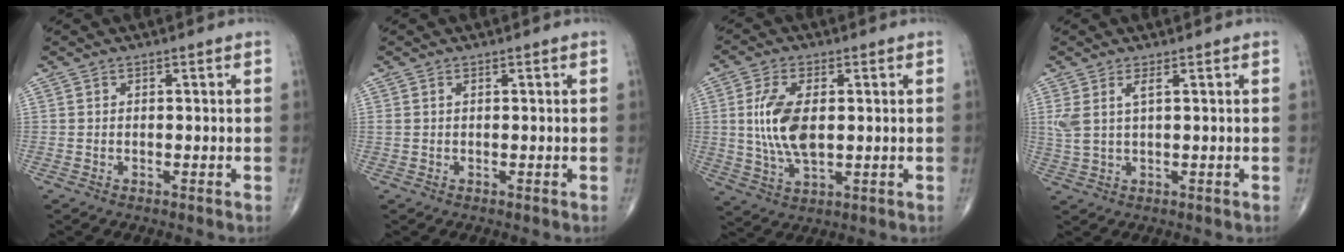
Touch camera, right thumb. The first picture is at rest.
{"total": 0.6, "force": [0.2, 0.2, 0.5], "torque": [-0.018, 0.010, 0.008]}
{"total": 10.3, "force": [1.0, 5.1, 8.9], "torque": [-0.184, -0.008, 0.023]}
{"total": 4.0, "force": [1.4, 1.1, 3.6], "torque": [-0.100, 0.000, 0.038]}